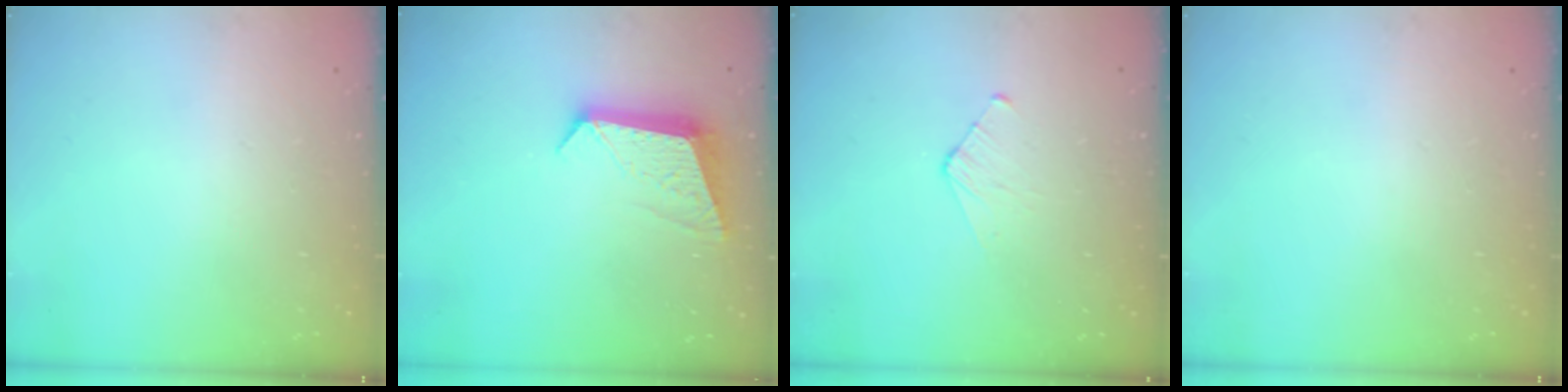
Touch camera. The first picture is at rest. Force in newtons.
{"total": 9.9, "press": 9.9, "slide": 0.5}
{"total": 2.8, "press": 2.7, "slide": 0.3}
{"total": 0.0}